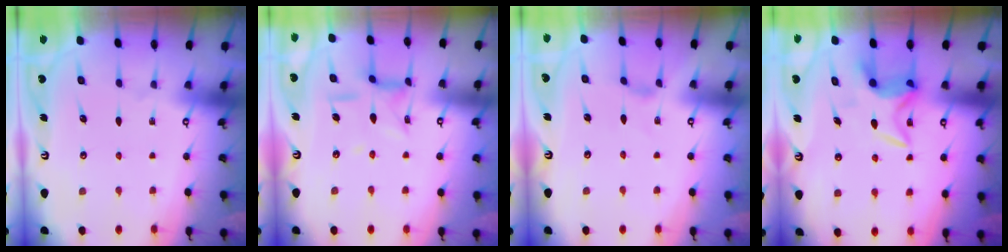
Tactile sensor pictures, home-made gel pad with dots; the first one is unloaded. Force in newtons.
{"total": 9.4, "press": 9.4, "slide": 0.7}
{"total": 0.0}
{"total": 6.9, "press": 6.9, "slide": 0.3}